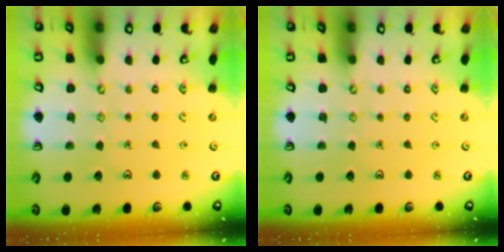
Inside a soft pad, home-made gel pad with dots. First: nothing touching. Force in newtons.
{"total": 0.0}